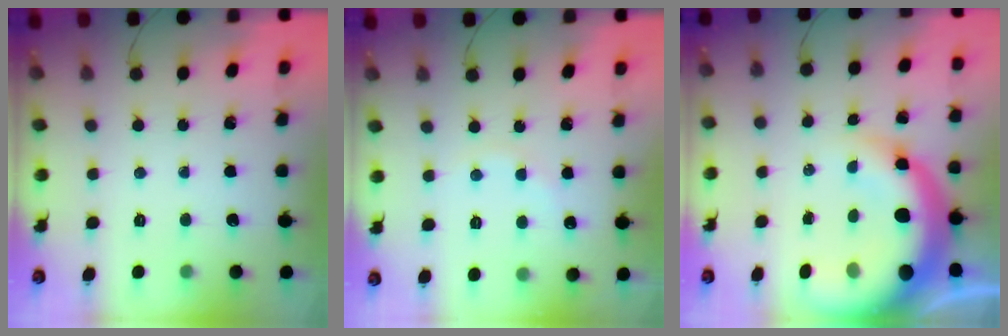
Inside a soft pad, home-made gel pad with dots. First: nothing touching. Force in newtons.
{"total": 5.6, "press": 5.5, "slide": 1.0}
{"total": 18.1, "press": 17.6, "slide": 4.5}